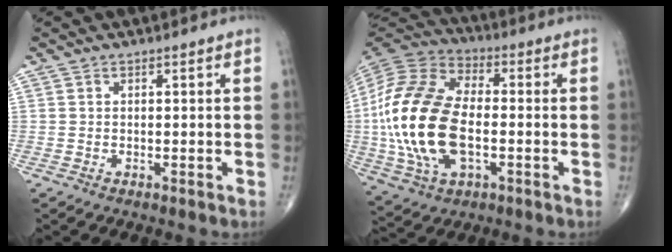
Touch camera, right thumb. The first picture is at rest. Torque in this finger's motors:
{"motor_torque": [-0.01, 1.86, 2.10, -0.12, 0.31]}